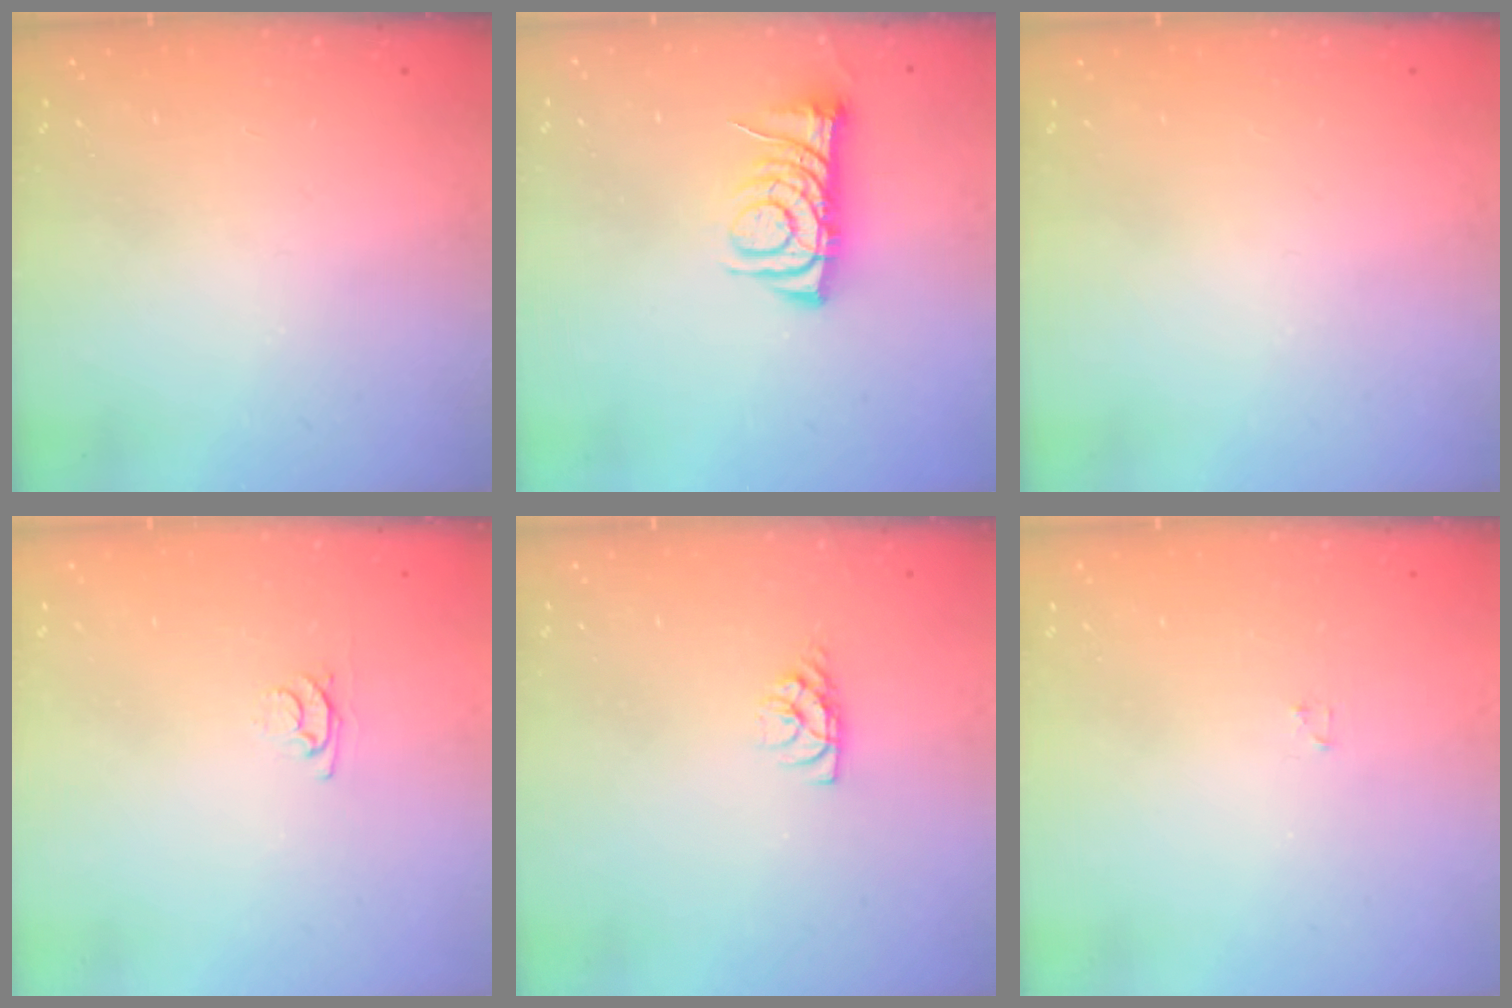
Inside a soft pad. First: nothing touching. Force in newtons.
{"total": 8.0, "press": 7.9, "slide": 1.1}
{"total": 0.0}
{"total": 3.1, "press": 3.0, "slide": 0.4}
{"total": 4.6, "press": 4.6, "slide": 0.5}
{"total": 1.2, "press": 1.2, "slide": 0.2}